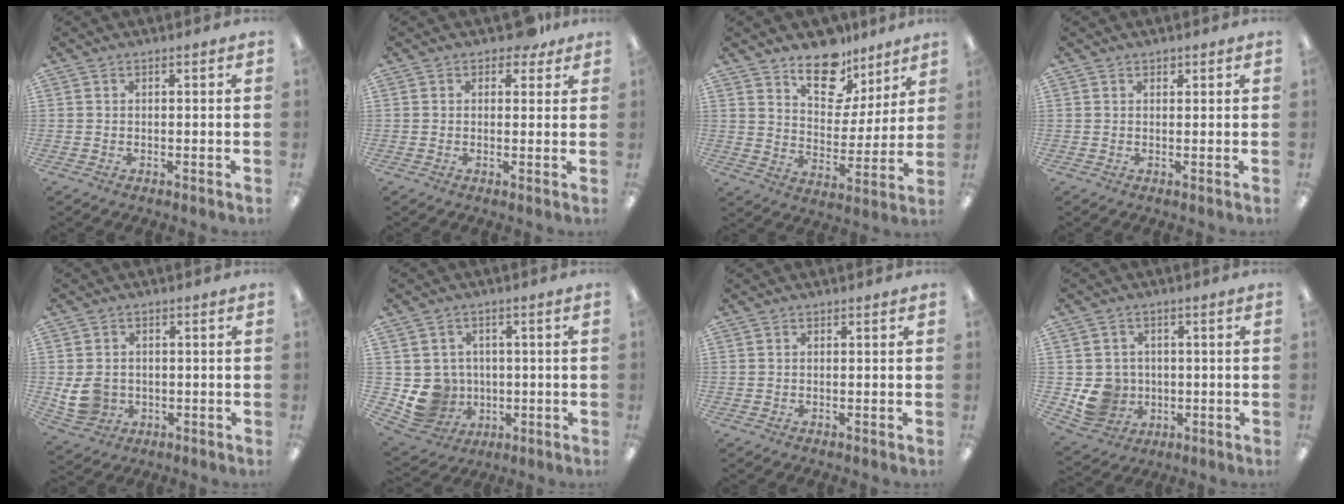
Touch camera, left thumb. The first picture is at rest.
{"total": 3.8, "force": [2.4, 2.2, 1.8], "torque": [-0.009, -0.007, 0.040]}
{"total": 13.7, "force": [10.4, 7.1, 5.3], "torque": [-0.072, -0.071, 0.189]}
{"total": 0.8, "force": [0.7, 0.4, 0.2], "torque": [0.003, -0.003, 0.011]}
{"total": 6.9, "force": [-0.6, 6.2, 3.0], "torque": [-0.063, 0.008, -0.006]}
{"total": 8.8, "force": [-0.9, 8.6, 1.8], "torque": [-0.070, 0.004, -0.003]}
{"total": 0.0}
{"total": 7.9, "force": [-0.9, 7.6, 2.0], "torque": [-0.055, 0.009, -0.005]}